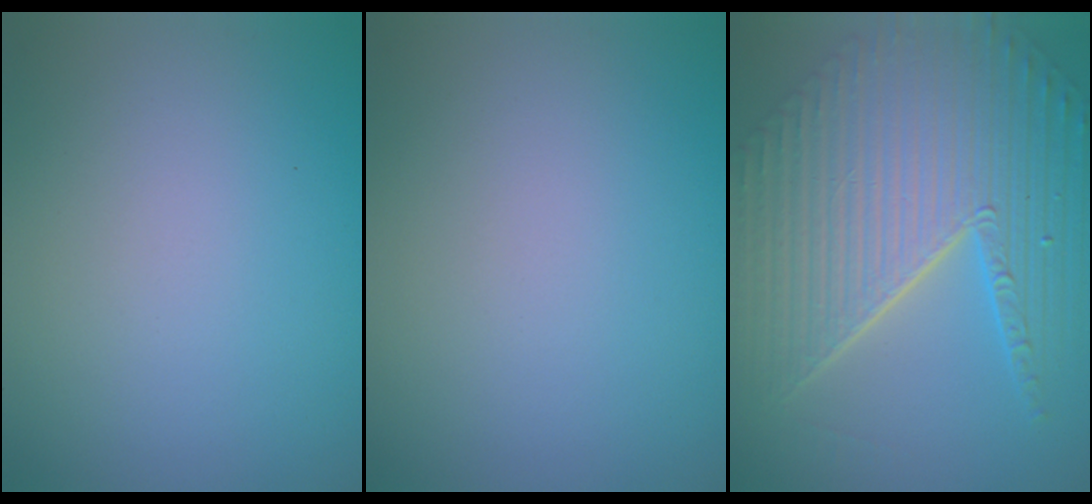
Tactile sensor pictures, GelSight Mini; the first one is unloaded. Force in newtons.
{"total": 0.0}
{"total": 11.1, "press": 7.3, "slide": 8.4}